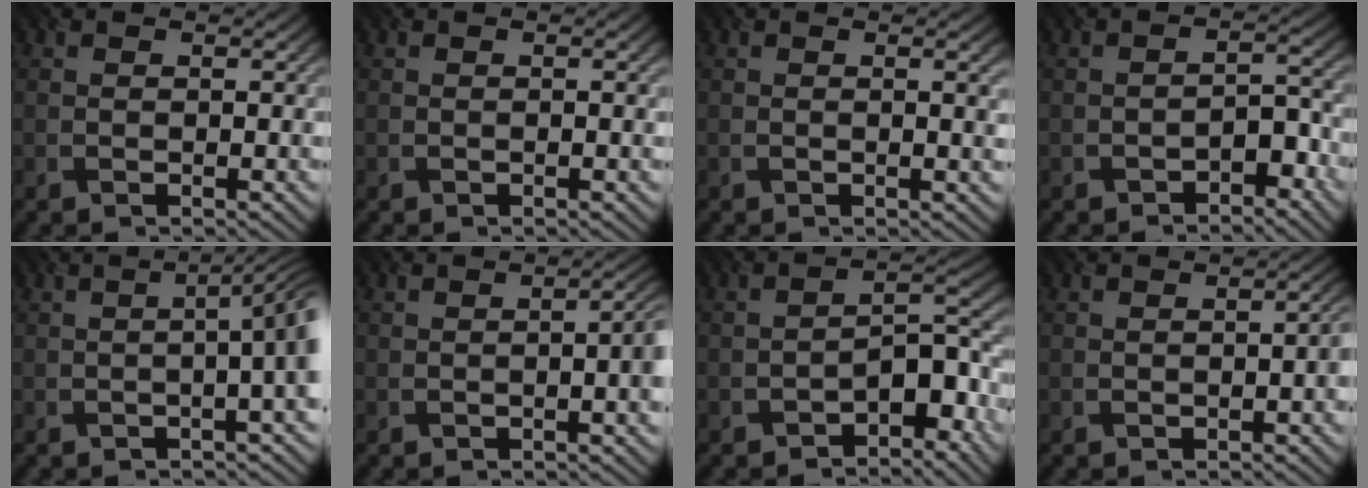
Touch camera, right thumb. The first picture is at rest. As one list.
[{"total": 0.7, "force": [0.0, 0.1, 0.7], "torque": [-0.010, 0.001, 0.000]}, {"total": 1.9, "force": [0.3, 0.3, 1.8], "torque": [-0.028, 0.001, 0.003]}, {"total": 3.1, "force": [-2.2, 1.4, 1.8], "torque": [-0.019, 0.013, -0.034]}, {"total": 6.5, "force": [-0.6, 1.8, 6.2], "torque": [-0.065, 0.006, -0.014]}, {"total": 3.7, "force": [-0.4, 1.1, 3.5], "torque": [-0.044, 0.006, -0.006]}, {"total": 6.8, "force": [-4.5, 2.6, 4.4], "torque": [-0.049, 0.010, -0.080]}, {"total": 1.9, "force": [-0.6, 0.6, 1.7], "torque": [-0.022, 0.003, -0.008]}]